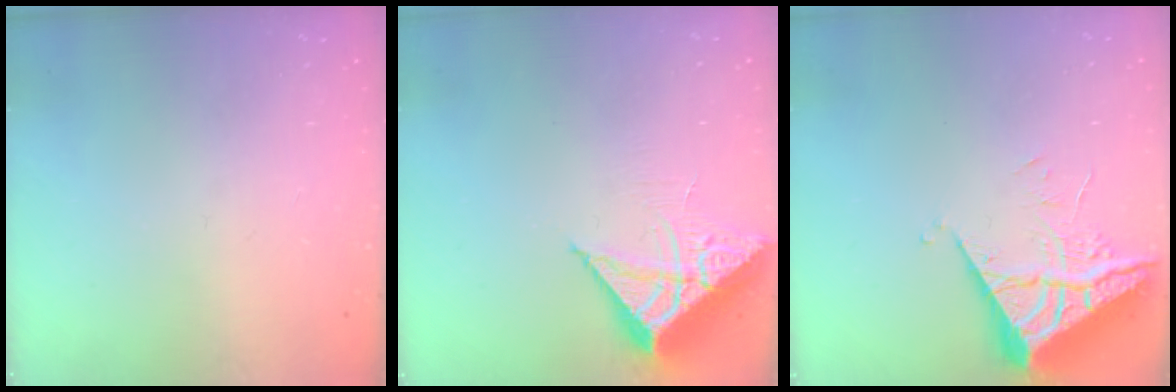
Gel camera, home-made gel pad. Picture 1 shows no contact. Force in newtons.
{"total": 7.7, "press": 7.7, "slide": 0.5}
{"total": 6.6, "press": 6.6, "slide": 0.6}